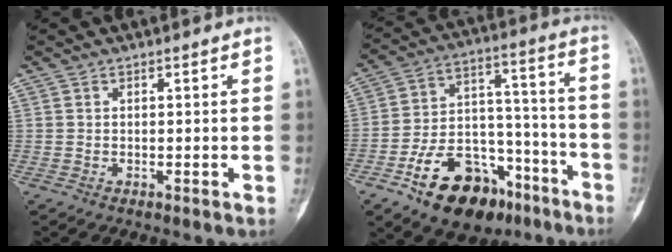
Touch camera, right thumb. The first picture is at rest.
{"total": 20.1, "force": [-11.8, 12.0, 11.1], "torque": [-0.141, 0.090, -0.185]}